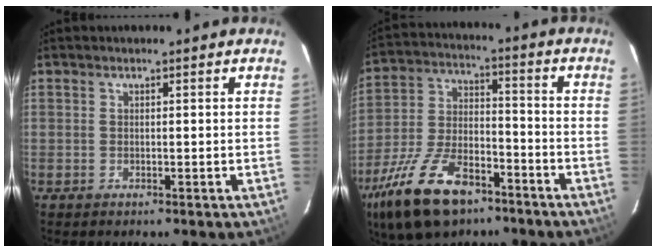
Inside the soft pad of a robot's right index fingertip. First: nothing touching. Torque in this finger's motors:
{"motor_torque": [1.22, -0.92, 0.90, 0.21]}